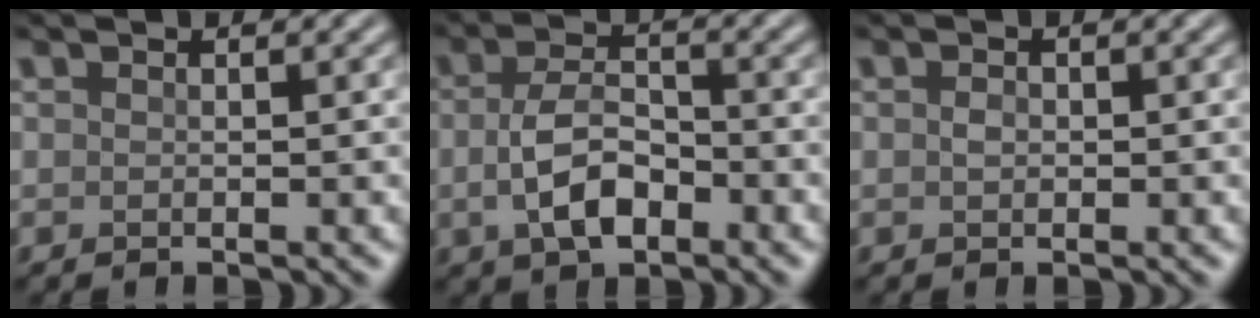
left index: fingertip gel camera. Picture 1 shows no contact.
{"total": 4.6, "force": [-1.3, 2.5, 3.7], "torque": [-0.078, -0.001, -0.026]}
{"total": 0.9, "force": [0.0, 0.6, 0.6], "torque": [-0.012, -0.002, -0.001]}